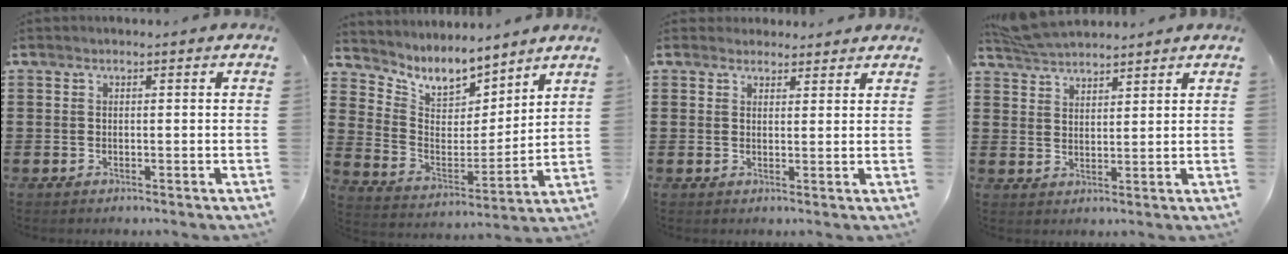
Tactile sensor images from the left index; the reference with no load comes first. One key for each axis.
{"total": 7.4, "fx": 6.9, "fy": 2.5, "fz": 1.2, "tx": -0.058, "ty": -0.052, "tz": 0.123}
{"total": 2.4, "fx": 2.2, "fy": 0.9, "fz": -0.1, "tx": -0.005, "ty": 0.003, "tz": 0.042}
{"total": 5.3, "fx": 5.1, "fy": 1.2, "fz": 0.9, "tx": -0.036, "ty": -0.010, "tz": 0.097}